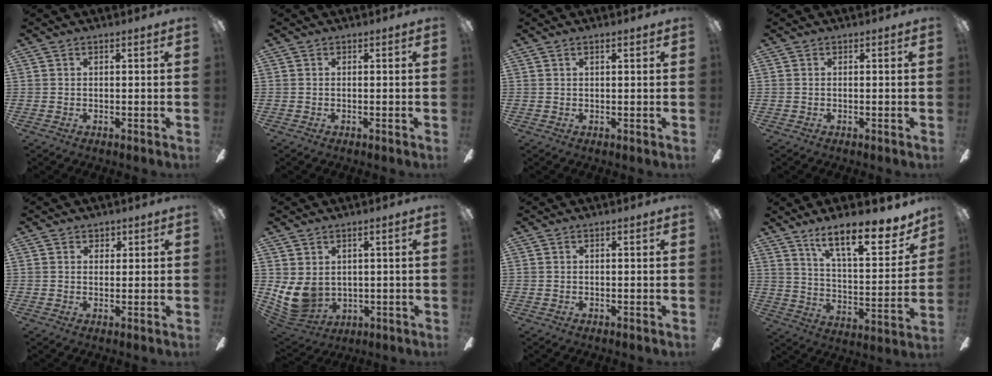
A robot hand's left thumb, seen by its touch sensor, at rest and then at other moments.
{"total": 0.0}
{"total": 1.5, "force": [0.8, 0.3, 1.3], "torque": [-0.027, 0.001, 0.013]}
{"total": 0.0}
{"total": 1.8, "force": [1.2, 1.3, 0.3], "torque": [0.009, -0.002, 0.018]}
{"total": 9.6, "force": [0.7, 7.1, 6.4], "torque": [-0.152, -0.015, 0.016]}
{"total": 0.0}
{"total": 17.3, "force": [13.1, 5.2, 10.2], "torque": [-0.149, -0.093, 0.215]}